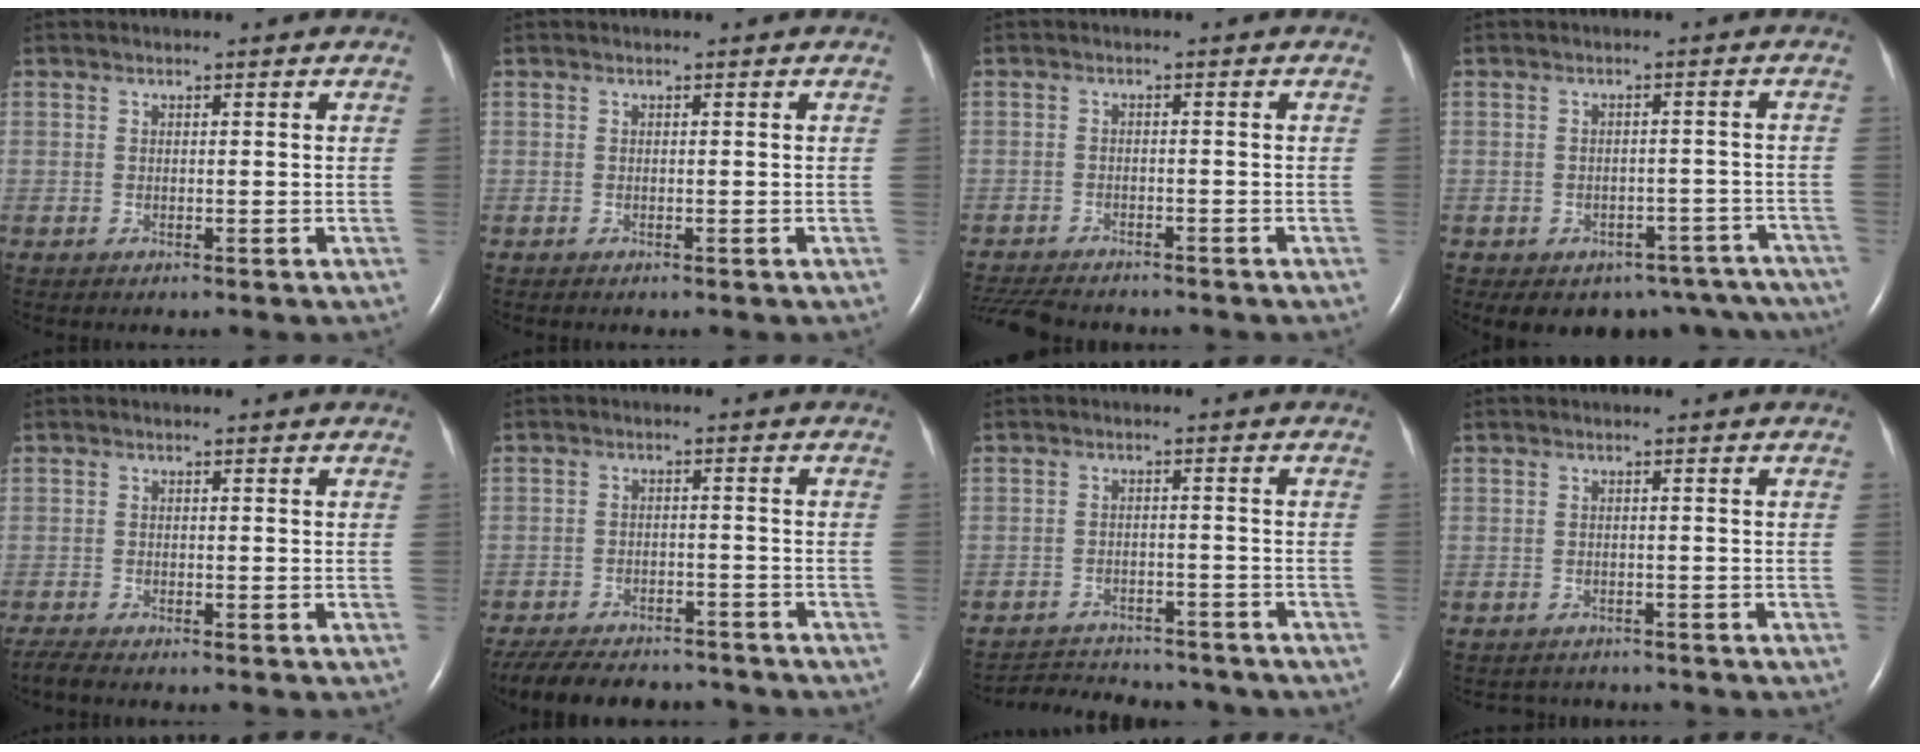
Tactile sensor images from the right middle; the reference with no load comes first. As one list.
[{"total": 0.0}, {"total": 9.0, "force": [-8.0, 2.3, 3.4], "torque": [-0.066, -0.013, -0.123]}, {"total": 13.9, "force": [-10.8, 7.9, 3.6], "torque": [-0.048, 0.029, -0.110]}, {"total": 1.6, "force": [-1.4, -0.1, 0.6], "torque": [-0.025, -0.008, -0.030]}, {"total": 14.6, "force": [-12.6, 4.9, 5.4], "torque": [-0.128, -0.008, -0.174]}, {"total": 10.7, "force": [-9.9, 3.3, 2.6], "torque": [-0.054, 0.010, -0.128]}, {"total": 2.6, "force": [-2.4, 1.1, -0.2], "torque": [-0.003, -0.002, -0.033]}]